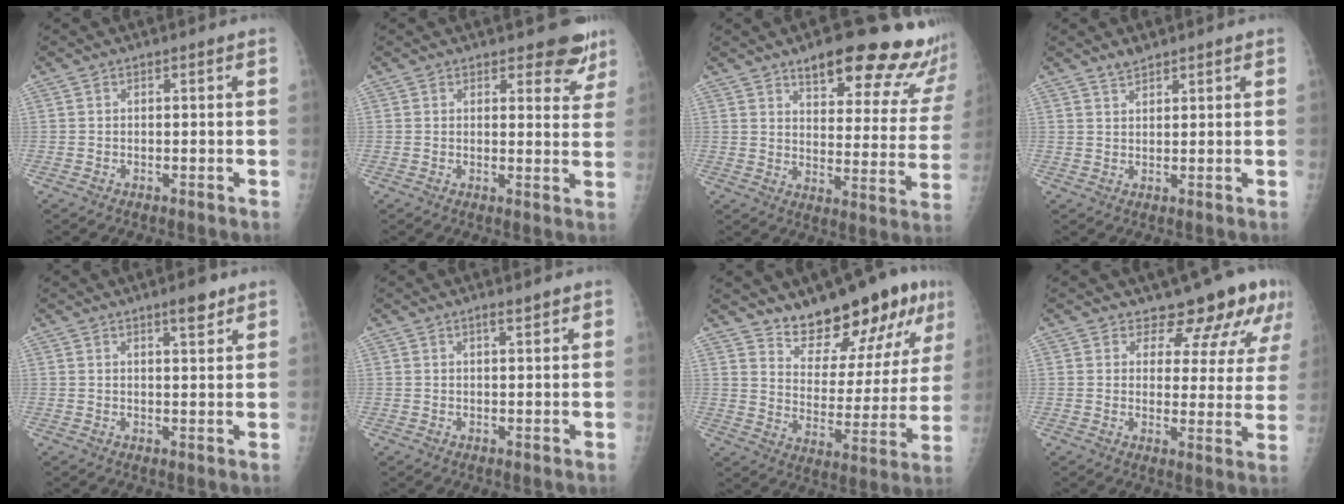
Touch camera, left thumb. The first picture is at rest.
{"total": 6.0, "force": [4.8, 2.6, 2.4], "torque": [0.007, -0.030, 0.048]}
{"total": 22.7, "force": [18.1, 6.5, 12.1], "torque": [-0.113, -0.099, 0.223]}
{"total": 2.1, "force": [1.9, 0.8, 0.7], "torque": [-0.003, -0.010, 0.036]}
{"total": 3.8, "force": [2.6, 1.0, 2.6], "torque": [-0.032, -0.015, 0.037]}
{"total": 1.6, "force": [1.1, 0.3, 1.1], "torque": [-0.016, -0.006, 0.018]}
{"total": 17.3, "force": [12.3, 6.4, 10.4], "torque": [-0.101, -0.083, 0.194]}
{"total": 10.9, "force": [8.9, 5.0, 3.9], "torque": [-0.006, -0.055, 0.093]}